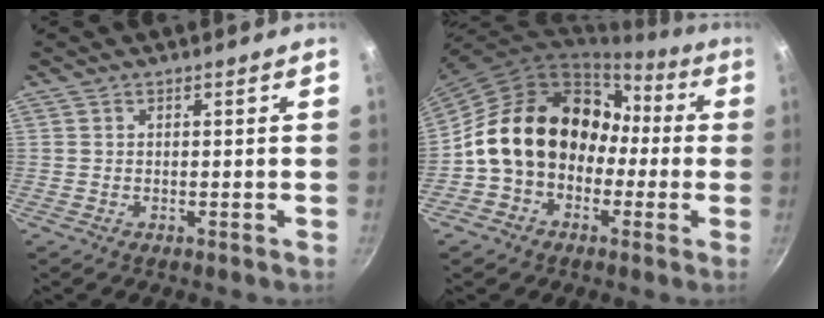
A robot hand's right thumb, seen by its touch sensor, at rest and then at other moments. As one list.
[{"total": 17.7, "force": [-1.2, 13.9, 10.8], "torque": [-0.132, 0.070, -0.021]}]